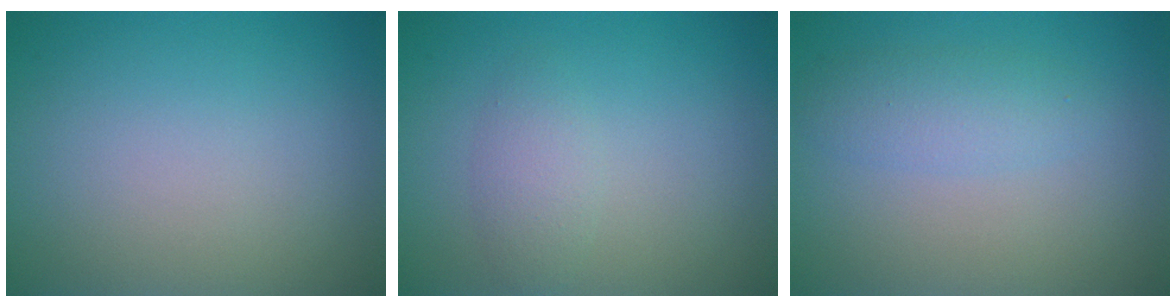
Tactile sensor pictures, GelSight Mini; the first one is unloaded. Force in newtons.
{"total": 1.8, "press": 1.8, "slide": 0.2}
{"total": 2.3, "press": 2.3, "slide": 0.1}